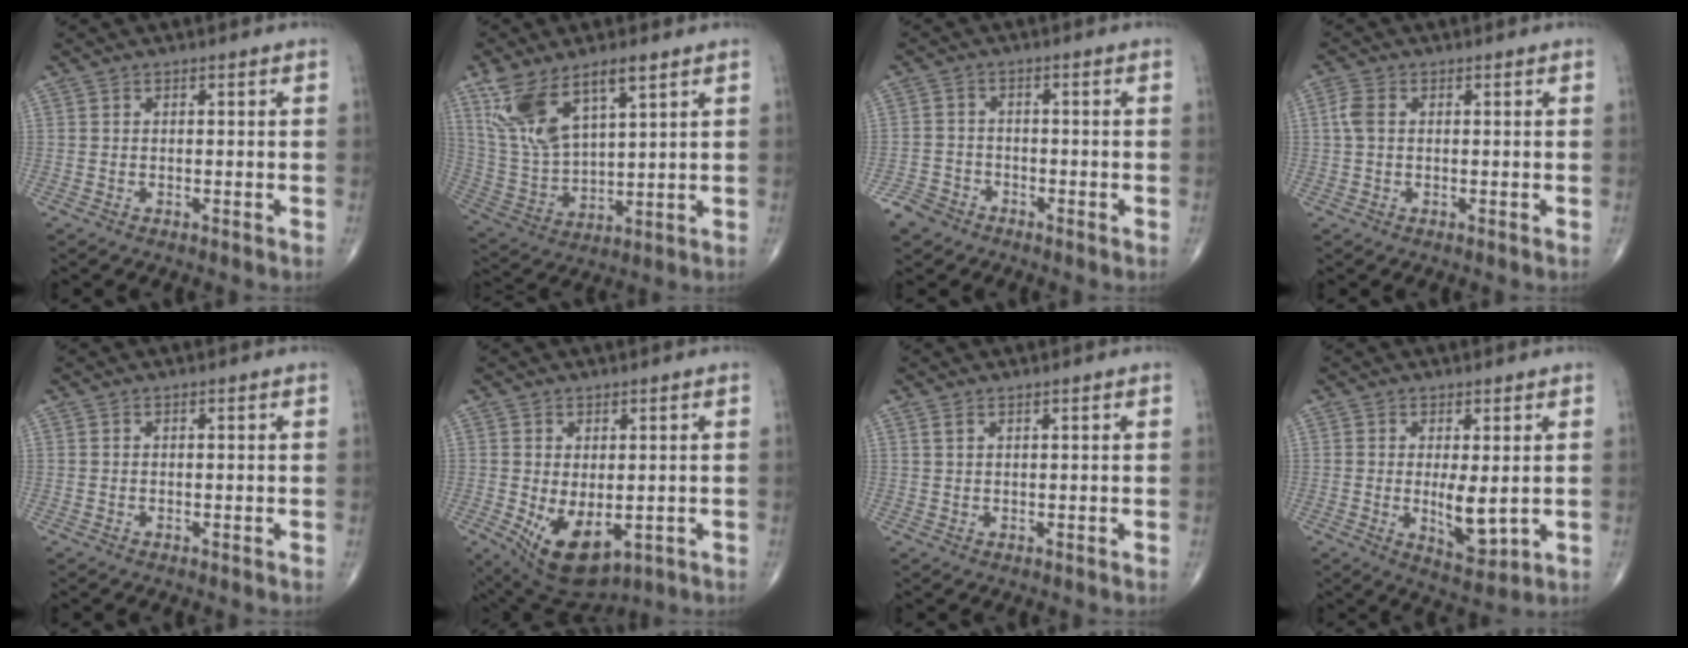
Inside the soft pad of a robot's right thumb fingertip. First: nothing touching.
{"total": 14.2, "force": [7.8, 5.8, 10.4], "torque": [-0.202, -0.023, 0.164]}
{"total": 4.3, "force": [-3.0, 2.9, 0.7], "torque": [-0.004, 0.011, -0.060]}
{"total": 2.9, "force": [0.4, 1.9, 2.2], "torque": [-0.060, 0.008, 0.006]}
{"total": 0.0}
{"total": 10.2, "force": [-2.2, 5.7, 8.2], "torque": [-0.125, -0.011, -0.012]}
{"total": 1.0, "force": [0.8, 0.2, 0.6], "torque": [-0.013, 0.003, 0.019]}
{"total": 6.6, "force": [0.0, 2.6, 6.1], "torque": [-0.088, -0.019, 0.011]}